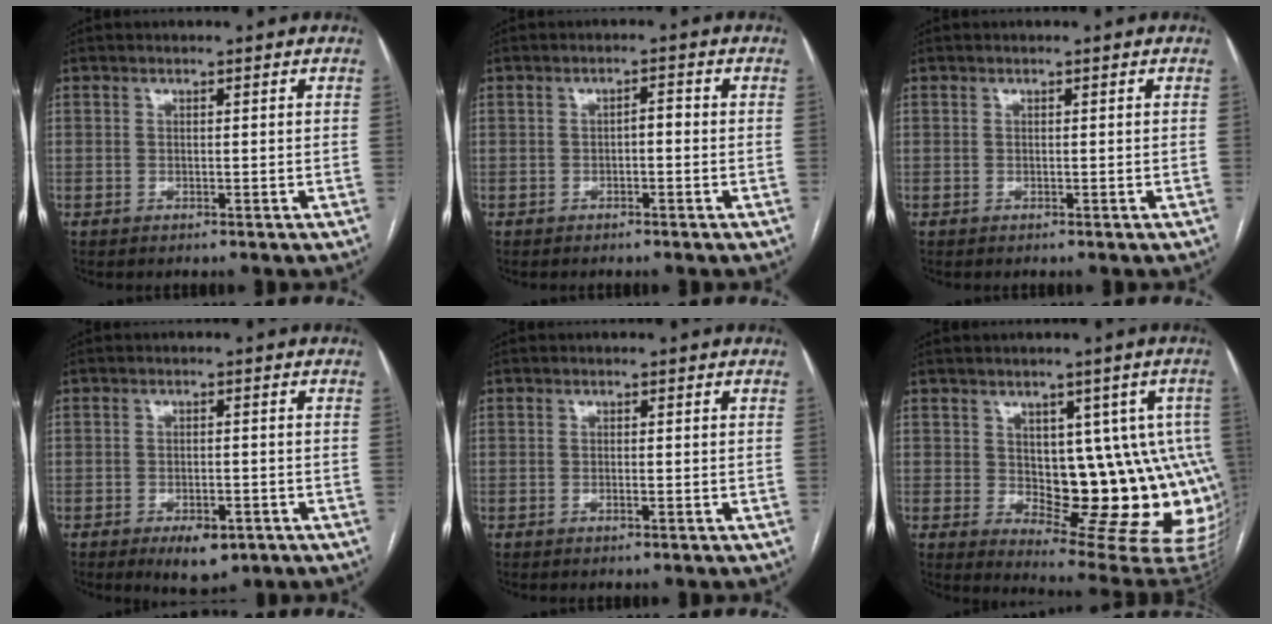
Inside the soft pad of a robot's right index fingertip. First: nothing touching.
{"total": 1.7, "force": [-0.4, 0.6, 1.5], "torque": [-0.020, 0.008, -0.007]}
{"total": 0.0}
{"total": 5.3, "force": [-3.0, 2.3, 3.8], "torque": [-0.056, -0.003, -0.035]}
{"total": 0.7, "force": [-0.2, 0.1, 0.6], "torque": [-0.015, 0.001, -0.001]}
{"total": 15.6, "force": [-0.2, 7.1, 13.9], "torque": [-0.118, 0.017, 0.019]}